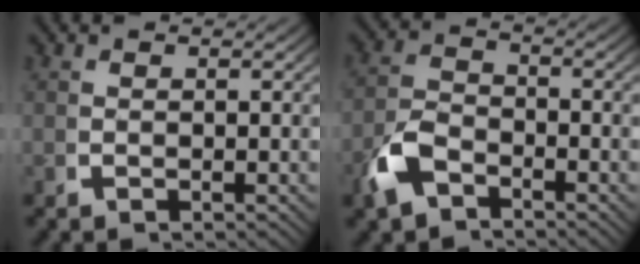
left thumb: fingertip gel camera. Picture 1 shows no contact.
{"total": 4.3, "force": [-2.4, 2.7, 2.3], "torque": [-0.059, -0.013, -0.040]}